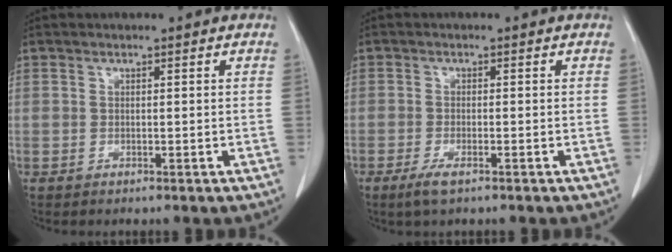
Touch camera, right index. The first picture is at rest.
{"total": 2.4, "force": [-1.5, 0.5, 1.8], "torque": [-0.041, -0.004, -0.028]}